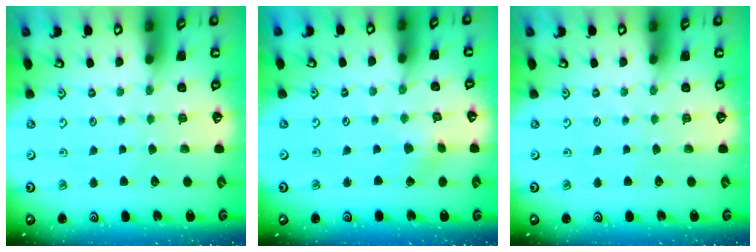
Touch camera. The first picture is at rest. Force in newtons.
{"total": 1.5, "press": 1.5, "slide": 0.2}
{"total": 0.0}